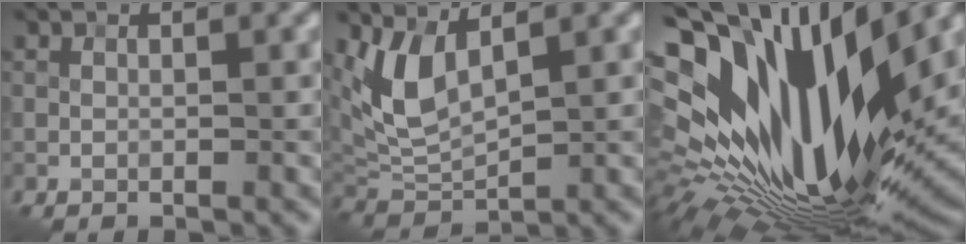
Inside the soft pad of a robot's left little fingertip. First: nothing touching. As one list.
[{"total": 4.8, "force": [2.1, 1.9, 3.9], "torque": [-0.099, -0.009, 0.051]}, {"total": 19.2, "force": [4.7, 8.6, 16.4], "torque": [-0.303, -0.033, 0.099]}]